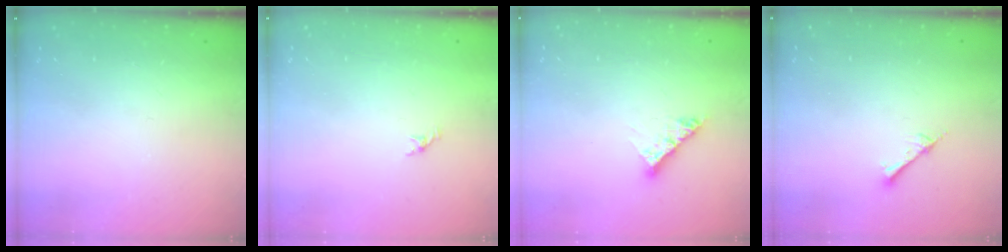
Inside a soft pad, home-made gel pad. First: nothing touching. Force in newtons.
{"total": 0.5, "press": 0.3, "slide": 0.4}
{"total": 6.8, "press": 6.8, "slide": 0.8}
{"total": 2.0, "press": 2.0, "slide": 0.2}